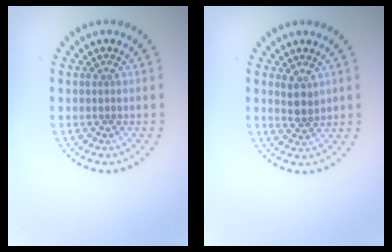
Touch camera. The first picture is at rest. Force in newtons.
{"total": 1.8, "press": 1.5, "slide": 0.9}